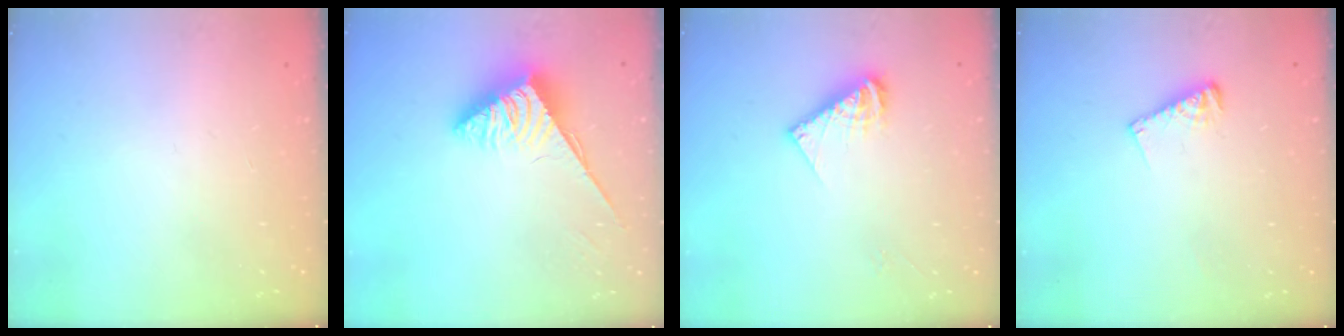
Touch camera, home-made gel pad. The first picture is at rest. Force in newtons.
{"total": 3.8, "press": 3.8, "slide": 0.6}
{"total": 8.9, "press": 8.9, "slide": 0.8}
{"total": 5.0, "press": 4.9, "slide": 0.7}